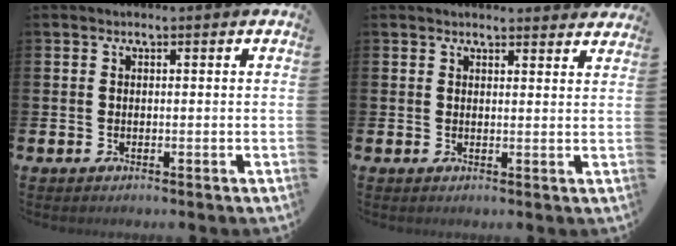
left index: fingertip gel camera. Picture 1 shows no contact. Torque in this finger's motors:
{"motor_torque": [0.40, -1.74, 0.10, 0.01]}